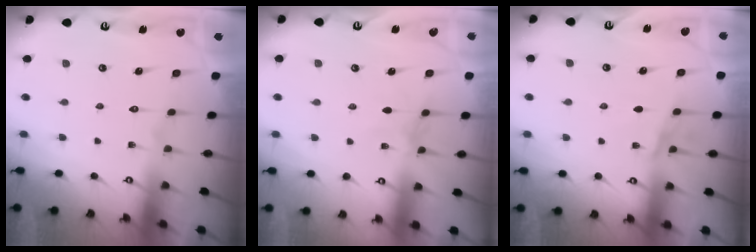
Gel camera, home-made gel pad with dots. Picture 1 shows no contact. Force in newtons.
{"total": 2.1, "press": 2.1, "slide": 0.3}
{"total": 4.8, "press": 4.6, "slide": 1.4}